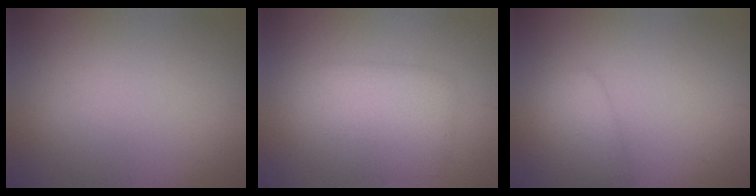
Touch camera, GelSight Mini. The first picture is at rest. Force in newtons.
{"total": 4.4, "press": 4.4, "slide": 0.1}
{"total": 2.9, "press": 2.9, "slide": 0.1}